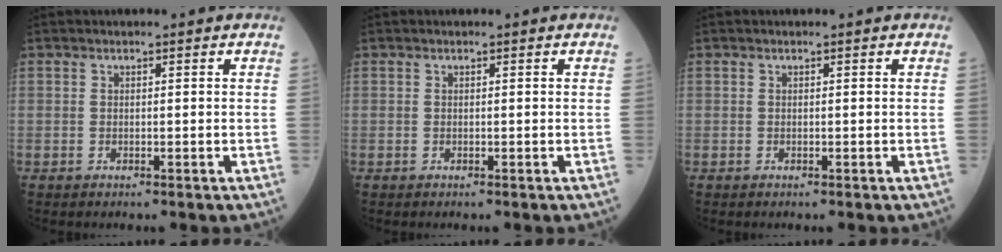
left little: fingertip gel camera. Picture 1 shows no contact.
{"total": 0.0}
{"total": 0.0}